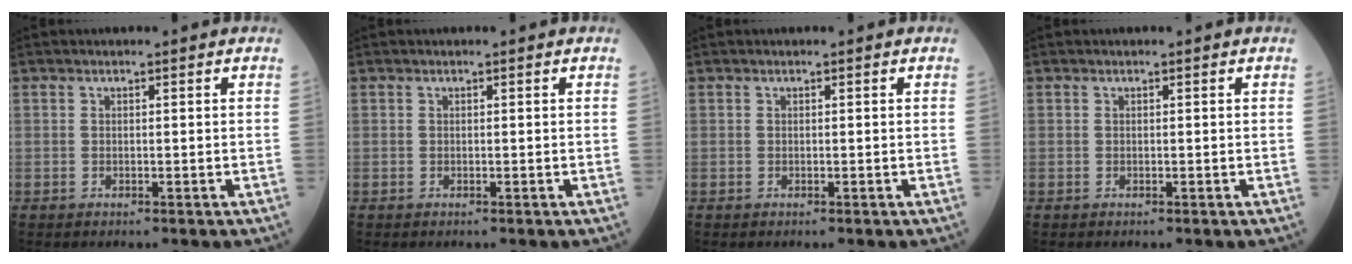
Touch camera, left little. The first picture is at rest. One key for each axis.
{"total": 0.0}
{"total": 0.0}
{"total": 0.0}